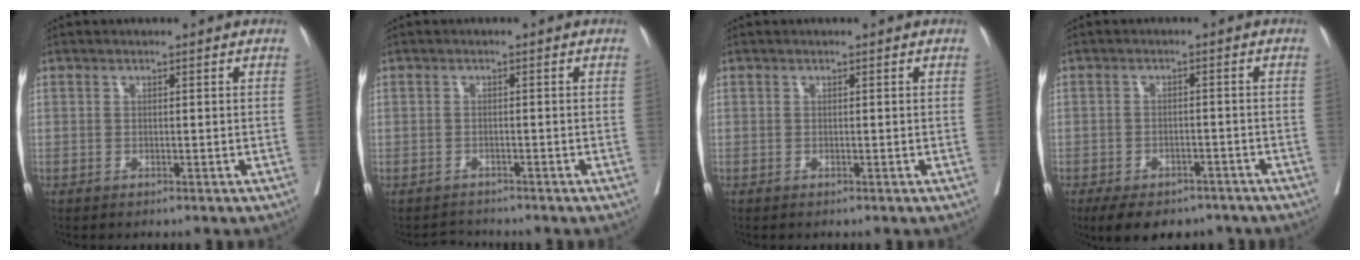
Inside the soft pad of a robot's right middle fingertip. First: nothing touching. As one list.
[{"total": 1.7, "force": [-1.5, 0.3, -0.7], "torque": [0.011, -0.007, -0.024]}, {"total": 0.0}, {"total": 10.4, "force": [-7.9, 5.1, 4.5], "torque": [-0.065, 0.001, -0.111]}]